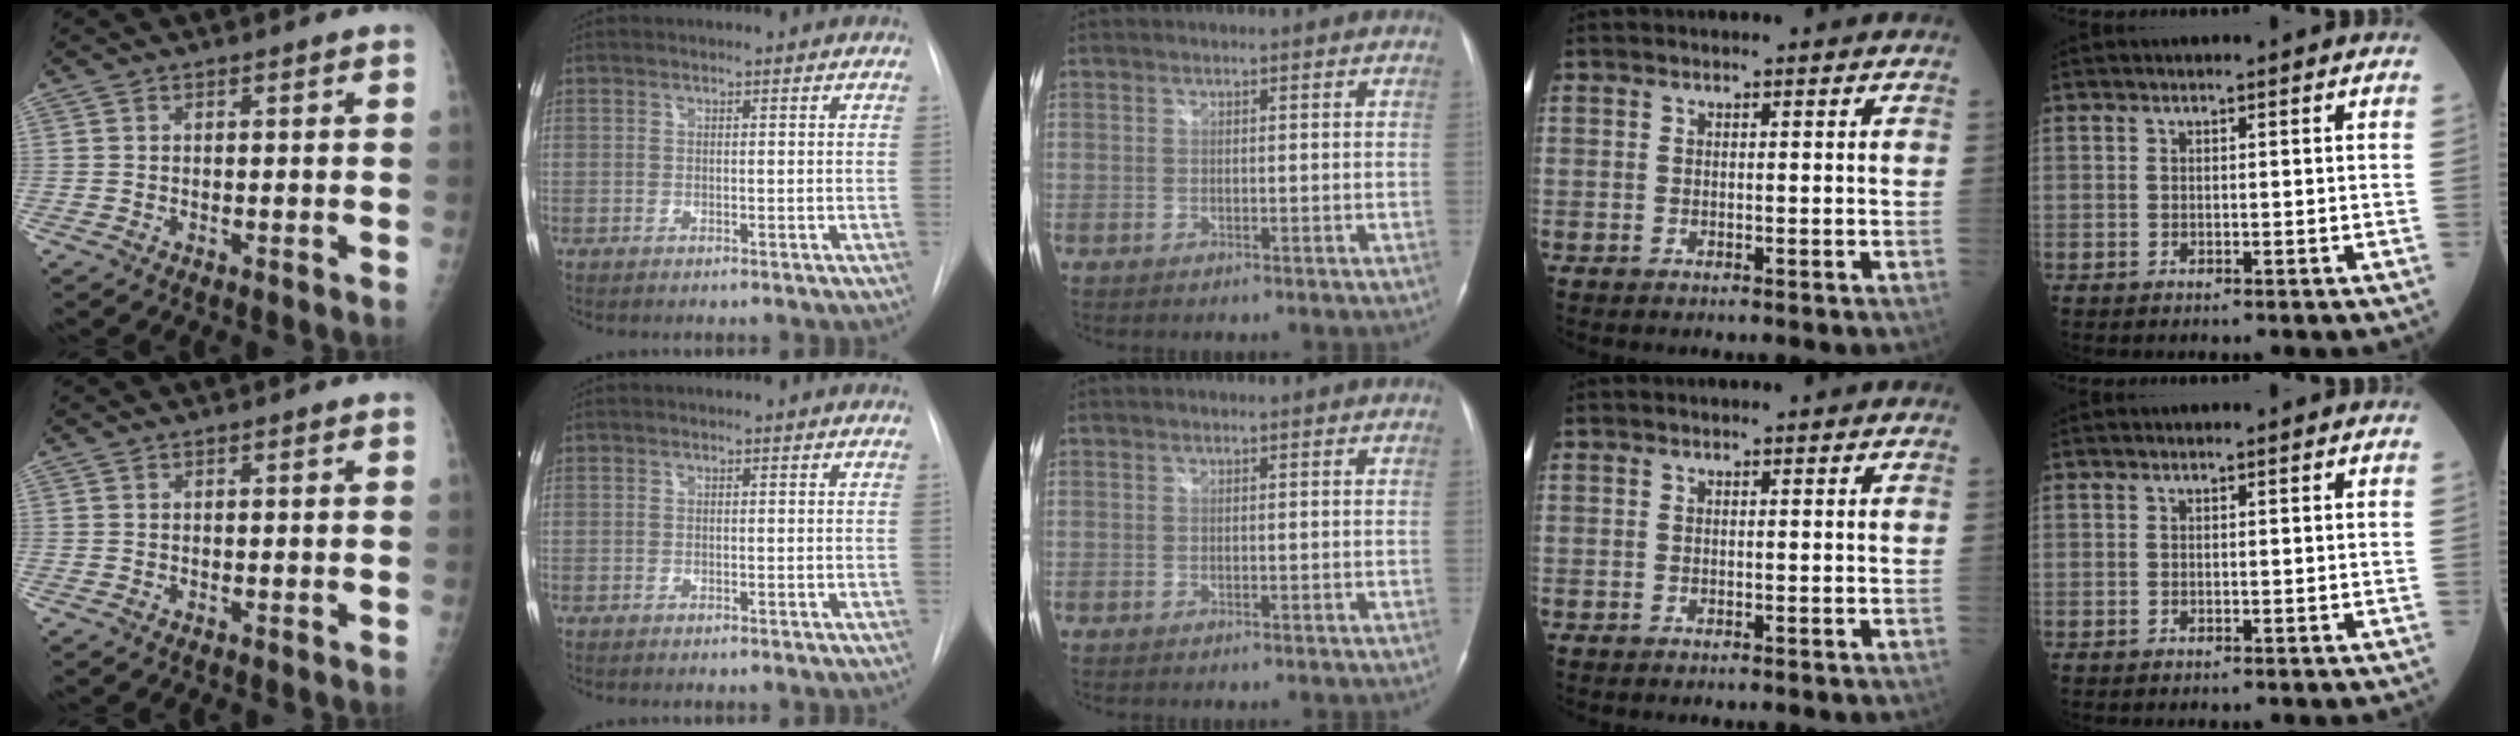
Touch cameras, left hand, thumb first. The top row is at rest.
{}